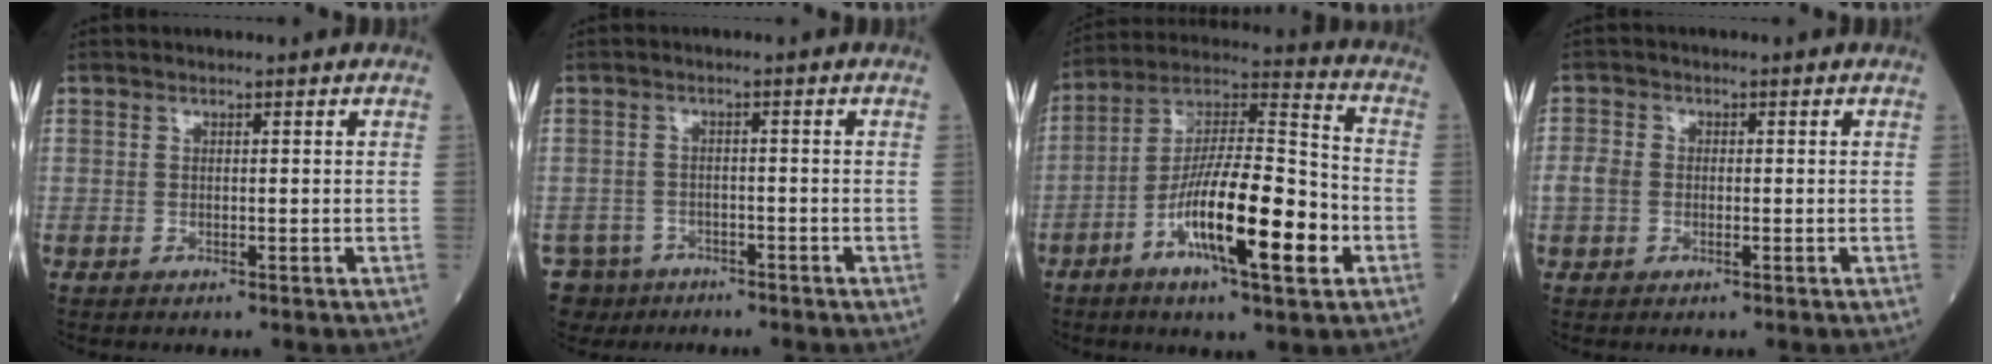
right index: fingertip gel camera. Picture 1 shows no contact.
{"total": 5.9, "force": [-4.4, 3.9, -0.2], "torque": [-0.001, 0.001, -0.074]}
{"total": 17.8, "force": [-6.0, 3.2, 16.5], "torque": [-0.298, 0.000, -0.103]}
{"total": 2.9, "force": [-0.3, 2.3, 1.7], "torque": [-0.047, 0.011, -0.008]}